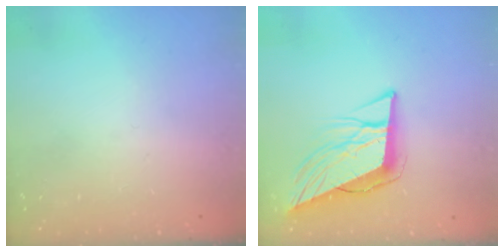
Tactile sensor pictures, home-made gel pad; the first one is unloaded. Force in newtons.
{"total": 11.1, "press": 10.3, "slide": 4.0}